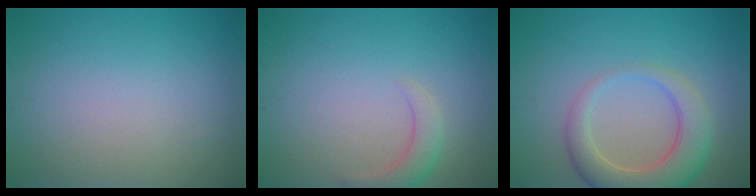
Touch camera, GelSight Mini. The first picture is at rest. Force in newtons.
{"total": 2.3, "press": 2.3, "slide": 0.3}
{"total": 5.6, "press": 5.6, "slide": 0.8}